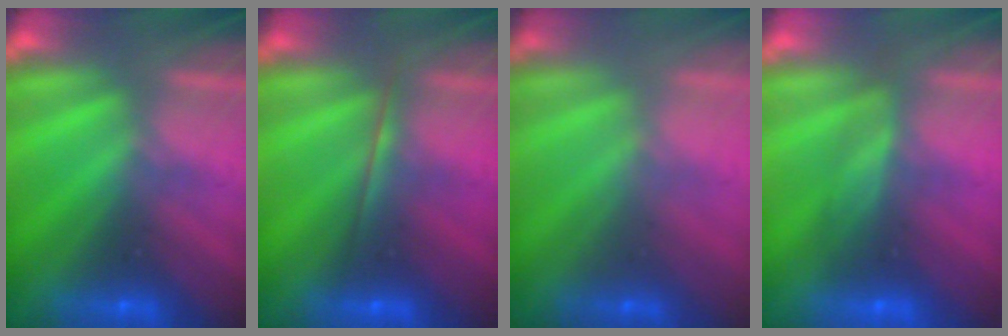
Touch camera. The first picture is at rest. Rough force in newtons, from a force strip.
{"total": 1.7}
{"total": 2.0}
{"total": 1.7}